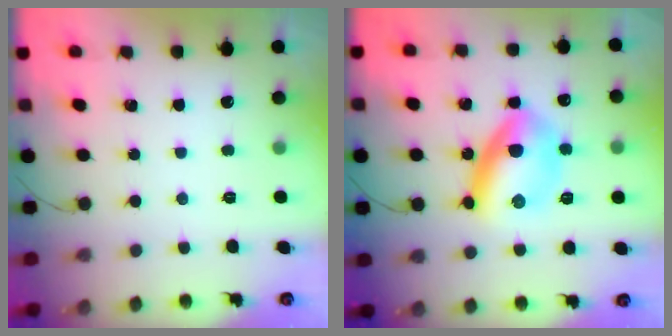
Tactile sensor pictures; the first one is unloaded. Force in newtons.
{"total": 12.4, "press": 12.4, "slide": 0.2}